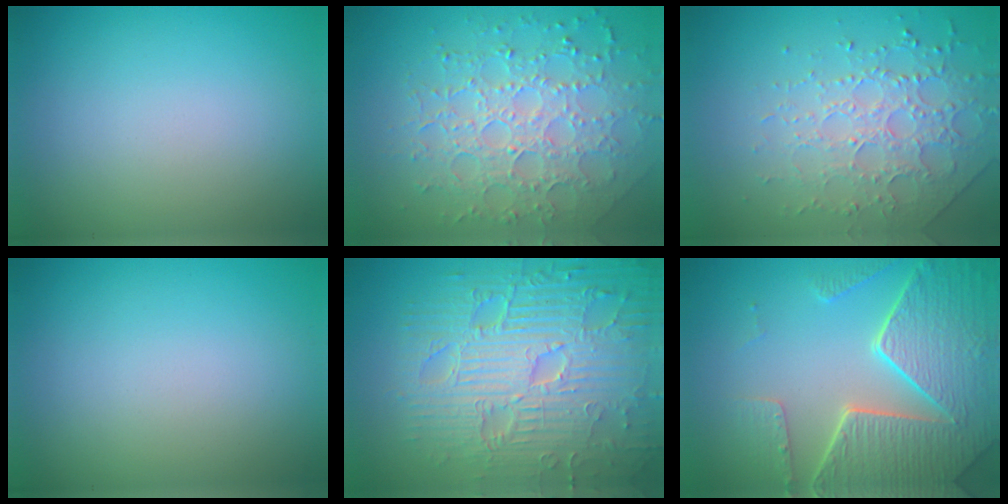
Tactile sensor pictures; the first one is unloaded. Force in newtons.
{"total": 7.2, "press": 5.2, "slide": 5.0}
{"total": 3.7, "press": 3.5, "slide": 1.1}
{"total": 0.0}
{"total": 11.1, "press": 7.3, "slide": 8.4}
{"total": 8.4, "press": 6.2, "slide": 5.8}